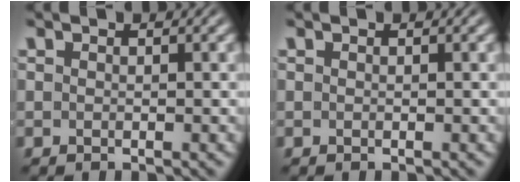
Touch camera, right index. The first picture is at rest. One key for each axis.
{"total": 0.0}